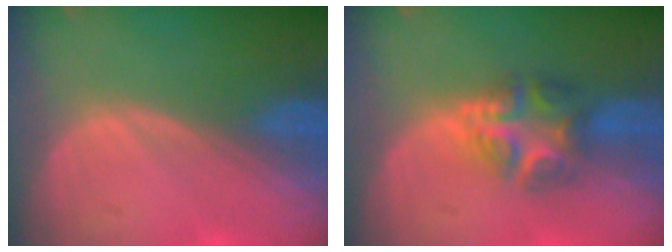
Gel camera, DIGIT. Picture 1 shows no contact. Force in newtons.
{"total": 6.3, "press": 6.1, "slide": 1.8}